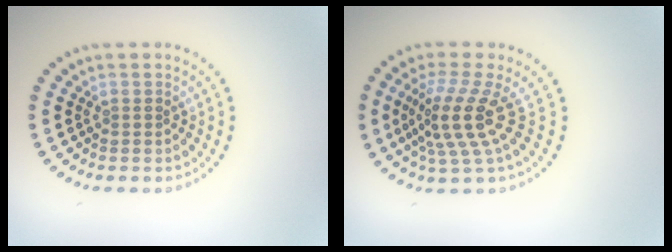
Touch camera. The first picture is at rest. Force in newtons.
{"total": 4.4, "press": 3.0, "slide": 3.2}